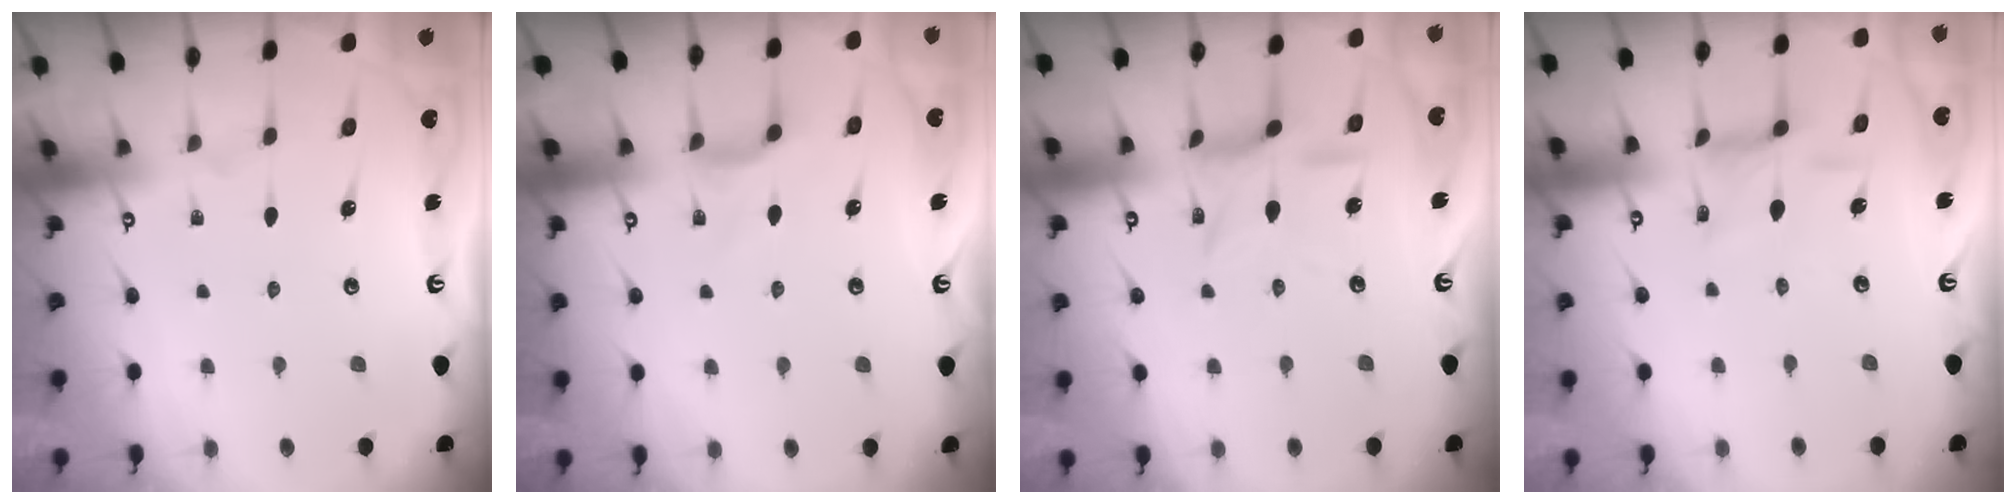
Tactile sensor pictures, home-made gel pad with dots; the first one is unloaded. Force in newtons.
{"total": 4.2, "press": 4.2, "slide": 0.7}
{"total": 7.7, "press": 7.7, "slide": 0.5}
{"total": 6.5, "press": 6.5, "slide": 0.4}